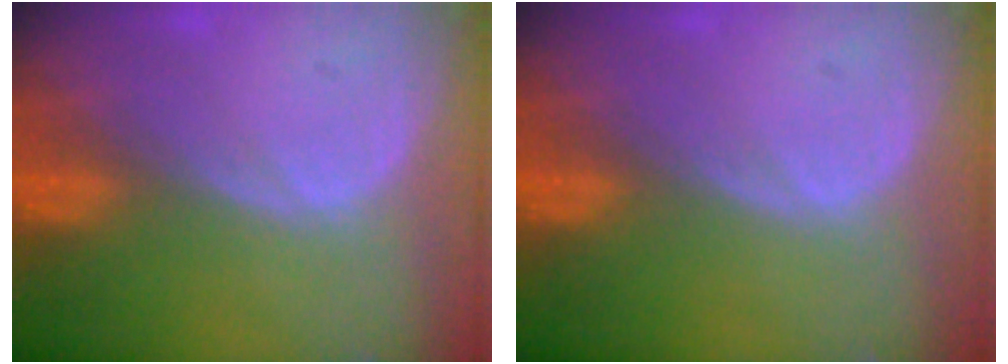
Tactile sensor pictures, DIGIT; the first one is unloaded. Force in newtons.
{"total": 0.0}